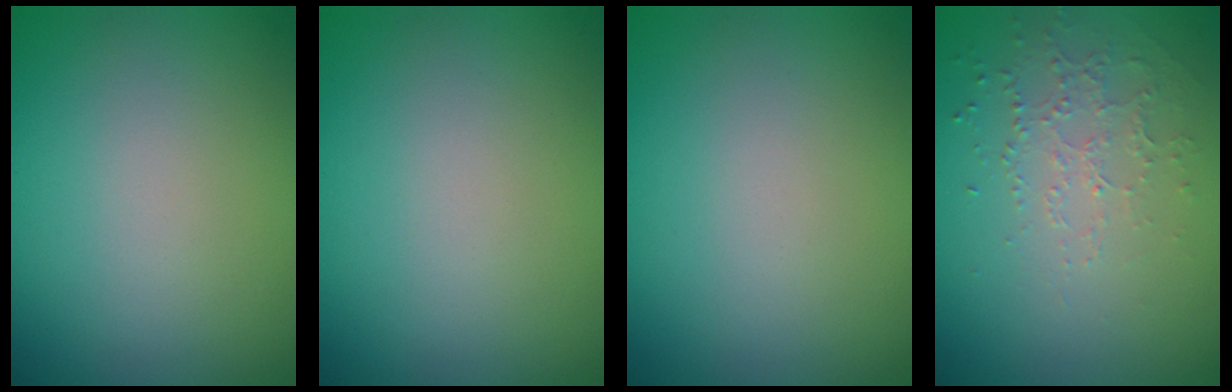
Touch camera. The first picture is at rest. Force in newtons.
{"total": 0.0}
{"total": 0.0}
{"total": 1.3, "press": 1.0, "slide": 0.8}